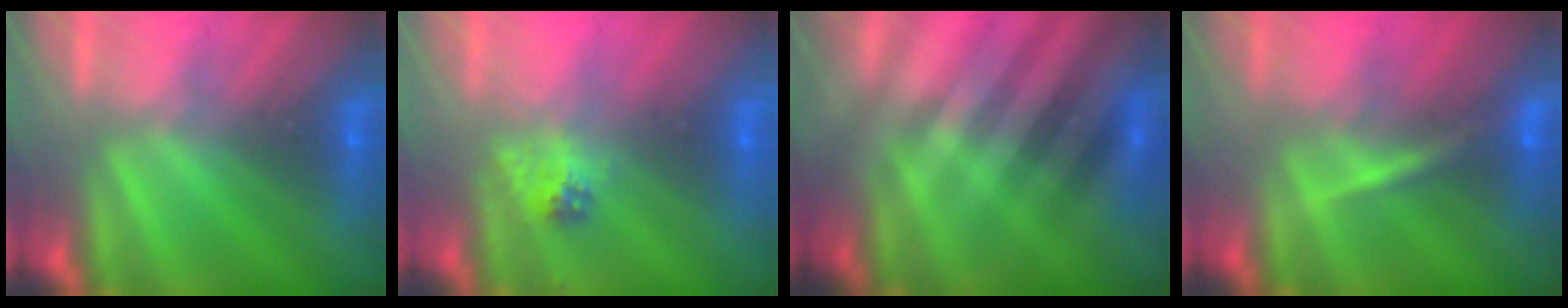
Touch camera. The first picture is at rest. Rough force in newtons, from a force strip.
{"total": 2.3}
{"total": 2.4}
{"total": 3.4}